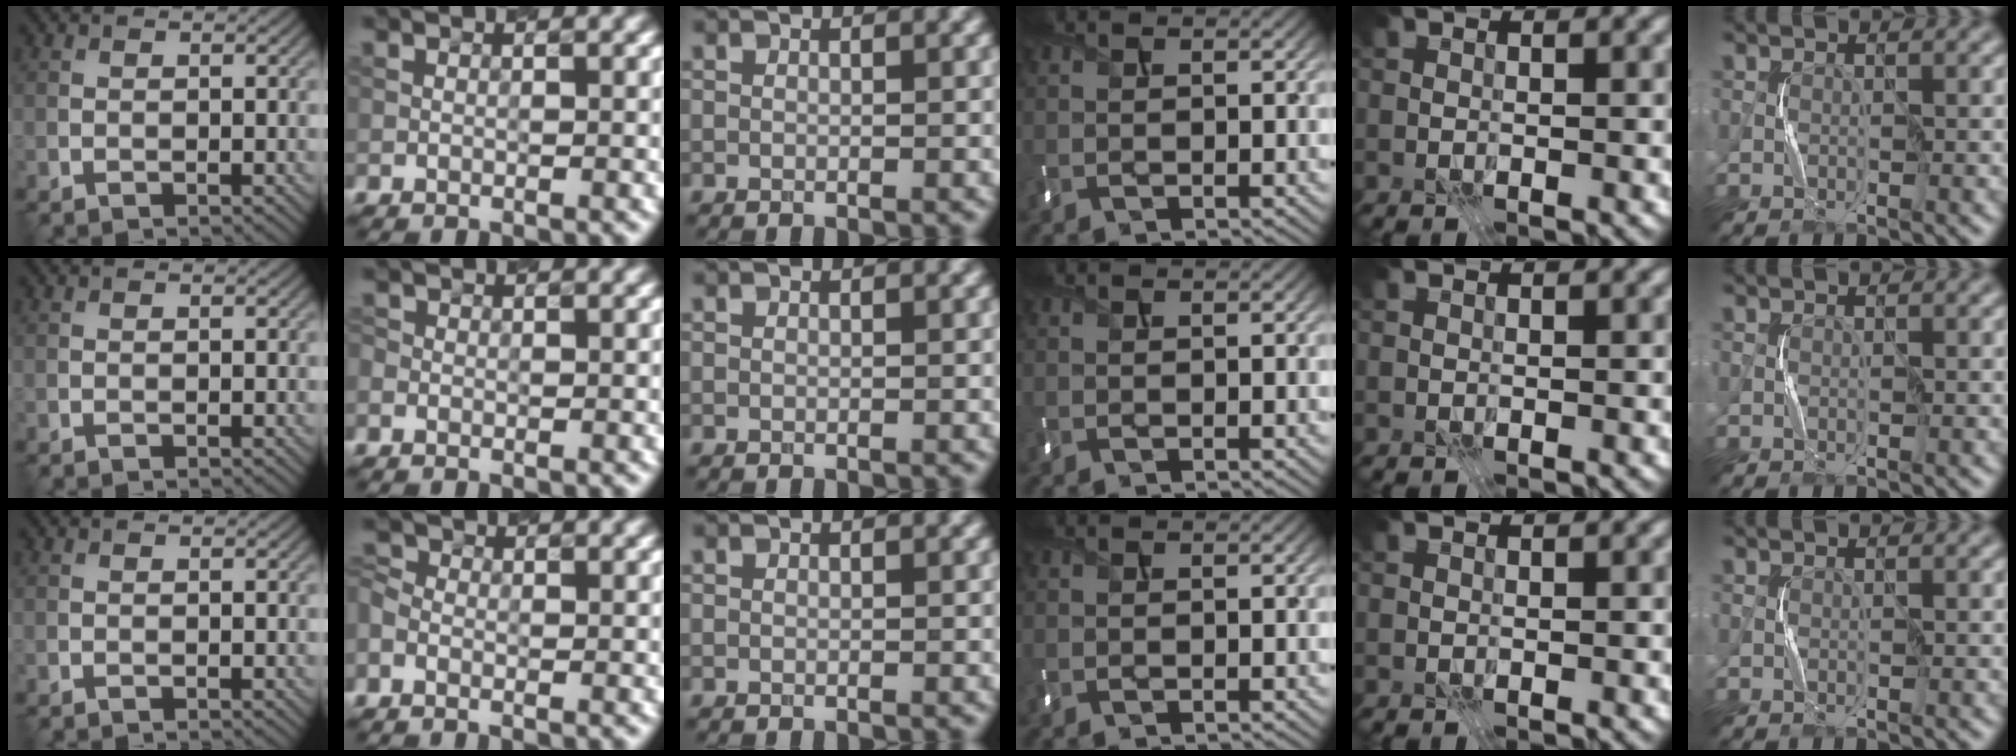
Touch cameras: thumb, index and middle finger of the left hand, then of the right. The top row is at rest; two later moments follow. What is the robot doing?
{"motion": "press", "object": "mouse"}